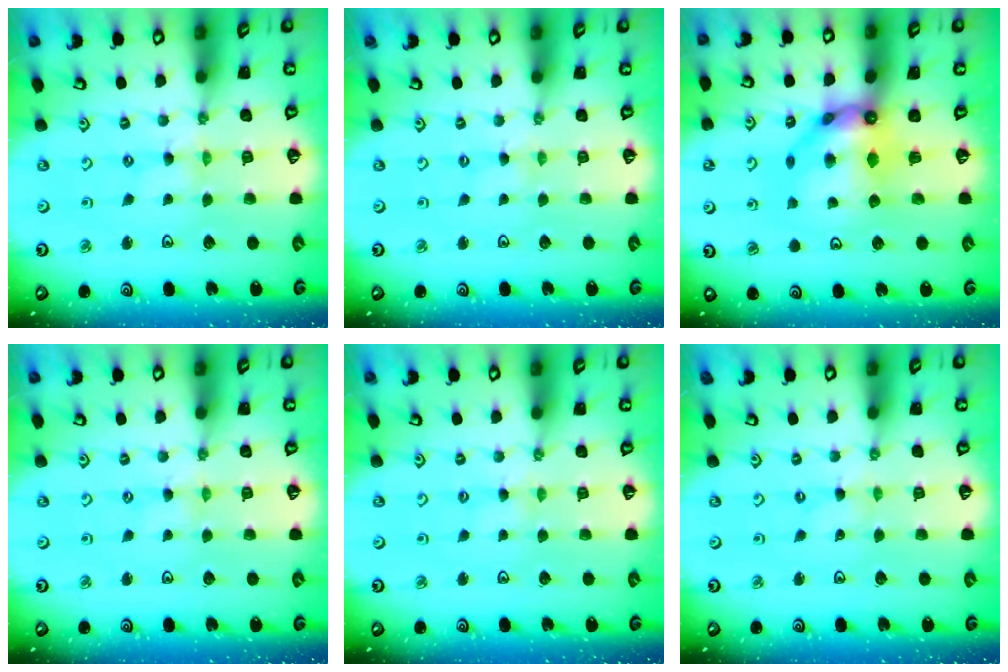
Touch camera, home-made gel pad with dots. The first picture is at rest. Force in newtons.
{"total": 1.0, "press": 1.0, "slide": 0.0}
{"total": 11.2, "press": 11.1, "slide": 1.0}
{"total": 0.7, "press": 0.6, "slide": 0.3}
{"total": 1.8, "press": 1.7, "slide": 0.3}
{"total": 0.0}